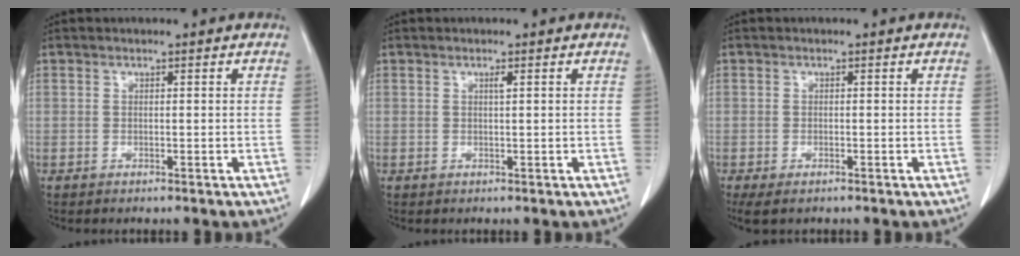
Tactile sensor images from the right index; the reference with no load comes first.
{"total": 0.6, "force": [0.3, 0.0, 0.5], "torque": [-0.012, 0.000, 0.005]}
{"total": 3.1, "force": [-2.1, 1.2, 1.9], "torque": [-0.039, -0.009, -0.028]}